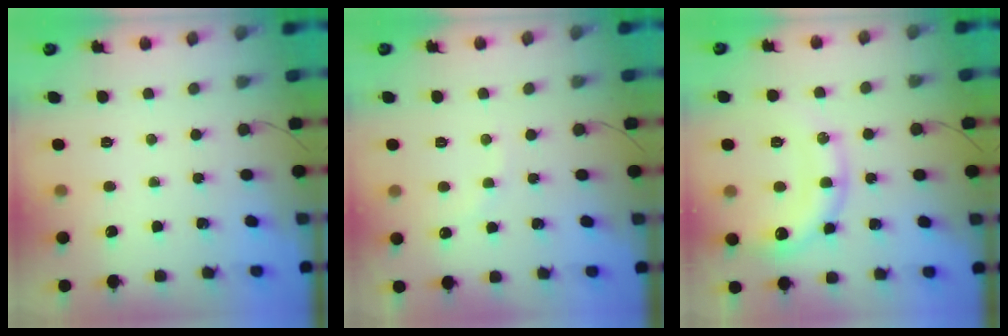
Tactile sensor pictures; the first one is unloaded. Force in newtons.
{"total": 5.6, "press": 5.6, "slide": 1.0}
{"total": 15.3, "press": 15.2, "slide": 1.9}